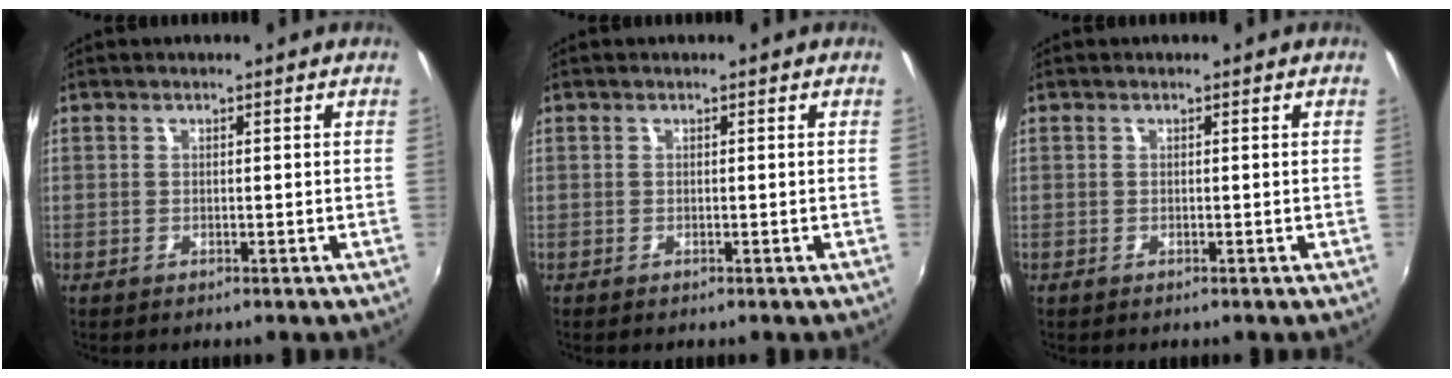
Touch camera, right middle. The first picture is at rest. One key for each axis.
{"total": 0.0}
{"total": 0.0}